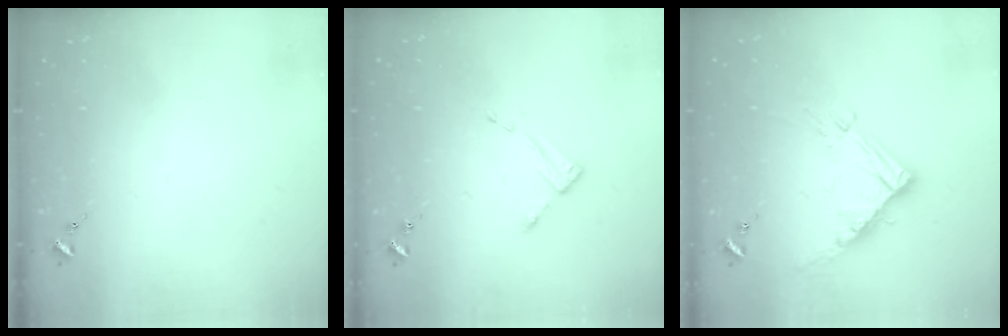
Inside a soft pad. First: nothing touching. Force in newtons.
{"total": 2.6, "press": 2.6, "slide": 0.4}
{"total": 12.3, "press": 12.2, "slide": 1.3}